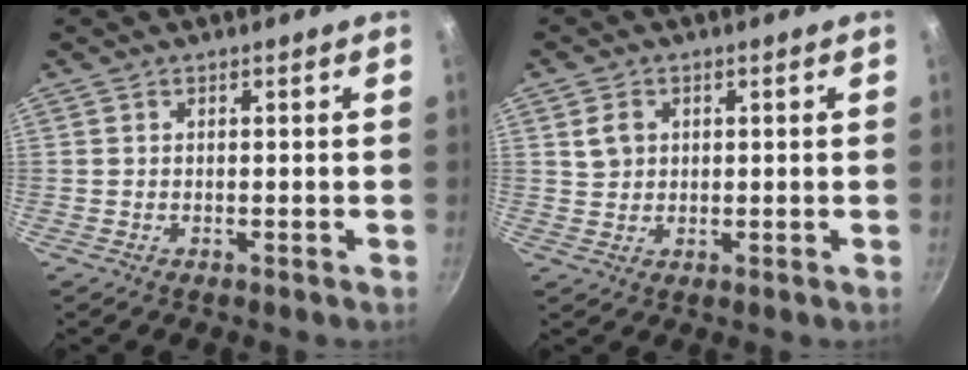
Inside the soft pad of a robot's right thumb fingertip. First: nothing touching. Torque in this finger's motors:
{"motor_torque": [0.10, -0.07, 0.49, -0.05, 0.02]}